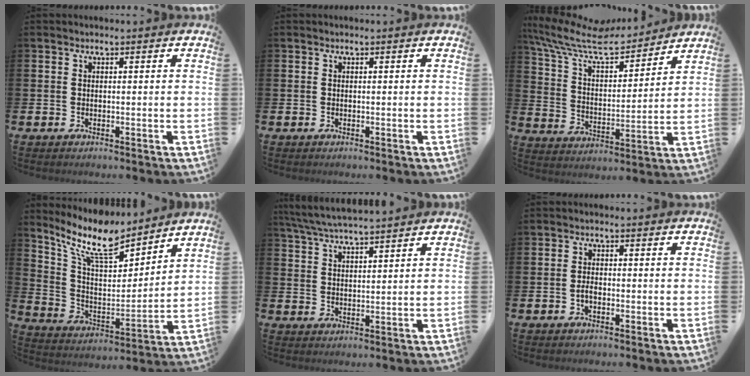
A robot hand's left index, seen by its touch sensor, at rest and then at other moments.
{"total": 0.0}
{"total": 10.4, "force": [8.8, 3.3, 4.4], "torque": [-0.118, -0.055, 0.151]}
{"total": 10.9, "force": [9.3, 3.3, 4.7], "torque": [-0.116, -0.062, 0.162]}
{"total": 5.4, "force": [5.2, 0.1, 1.5], "torque": [-0.049, -0.019, 0.095]}
{"total": 1.4, "force": [-0.5, 0.7, 1.0], "torque": [-0.012, -0.002, -0.012]}